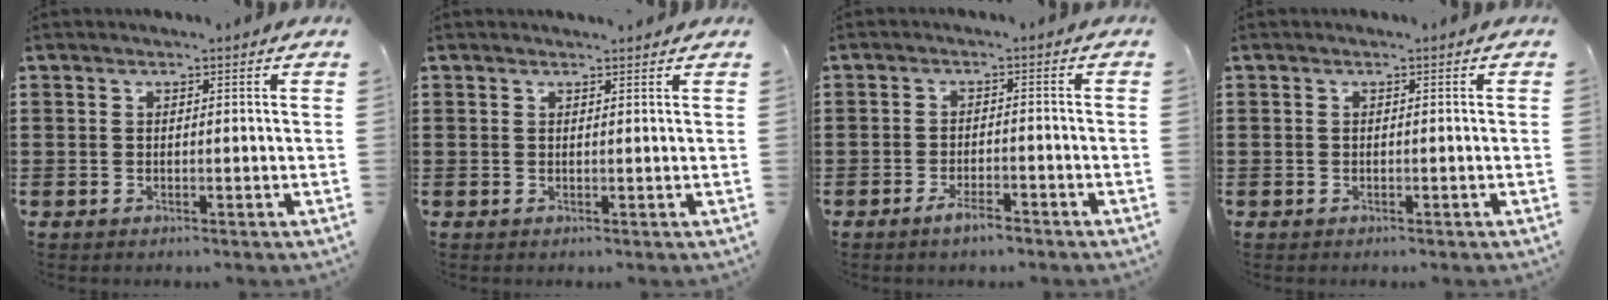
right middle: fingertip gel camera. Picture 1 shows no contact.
{"total": 0.5, "force": [0.5, 0.0, 0.1], "torque": [0.004, -0.003, 0.008]}
{"total": 3.0, "force": [-2.2, 0.7, 2.0], "torque": [-0.039, 0.002, -0.042]}
{"total": 0.0}